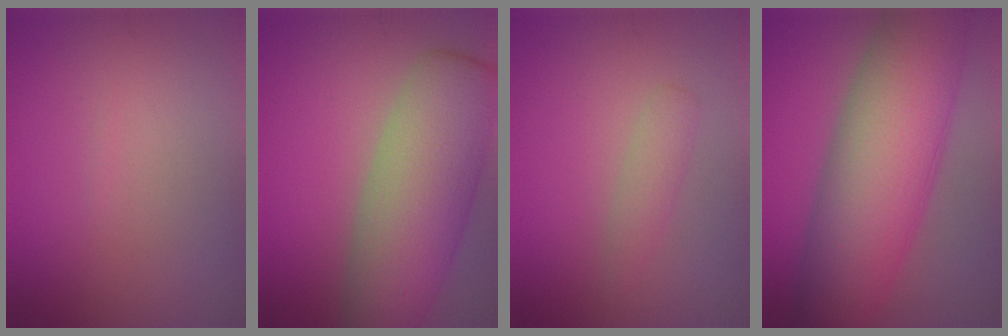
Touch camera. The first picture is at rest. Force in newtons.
{"total": 9.9, "press": 9.9, "slide": 0.5}
{"total": 1.7, "press": 1.7, "slide": 0.1}
{"total": 12.7, "press": 12.7, "slide": 0.3}